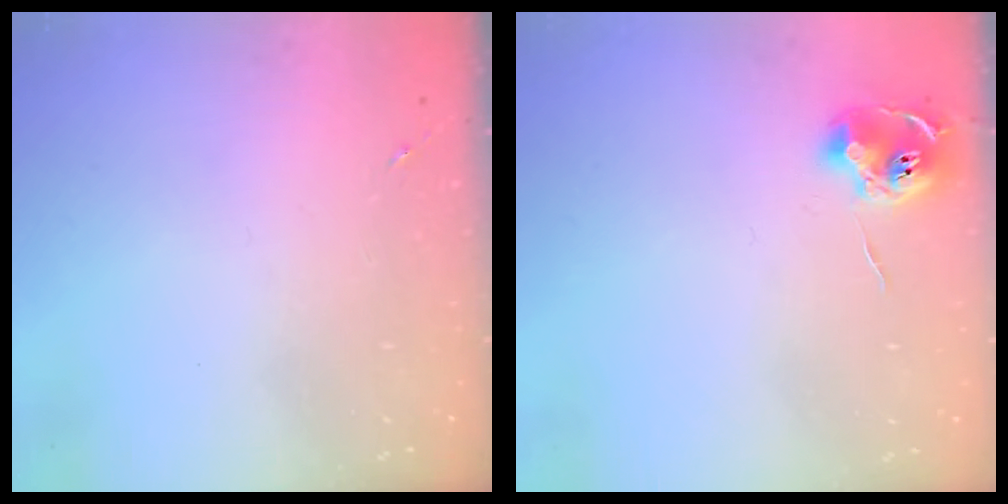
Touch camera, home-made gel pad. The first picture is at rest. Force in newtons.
{"total": 8.7, "press": 8.7, "slide": 0.4}